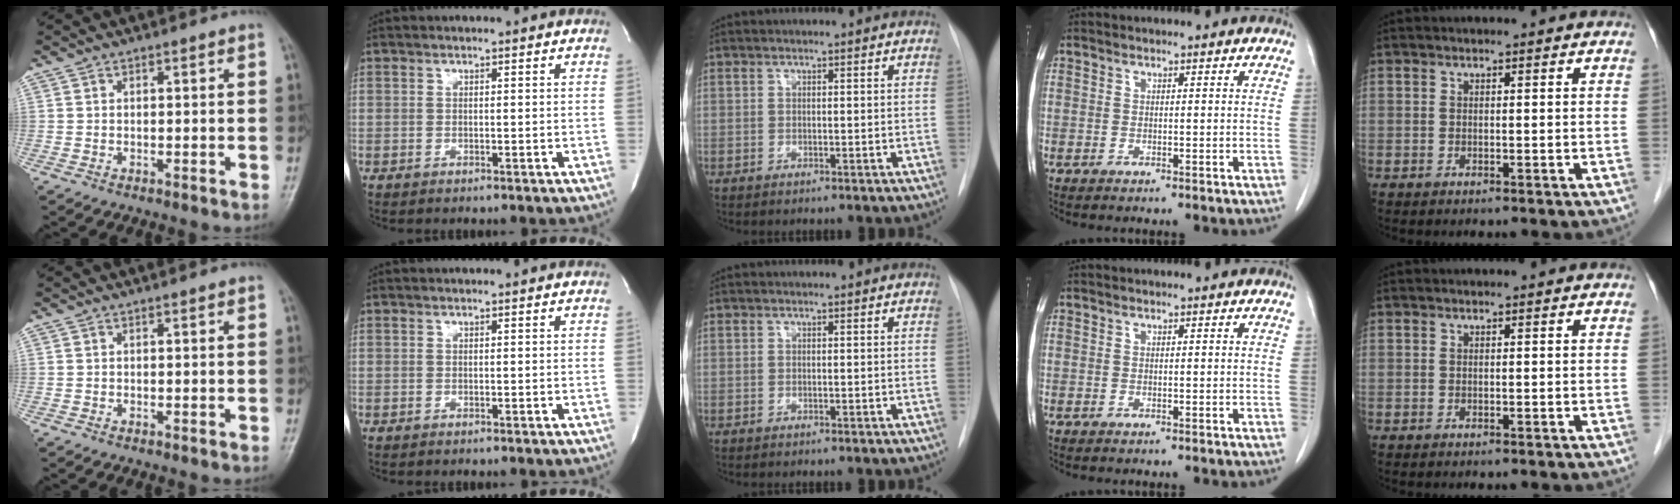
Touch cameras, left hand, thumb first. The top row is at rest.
{}